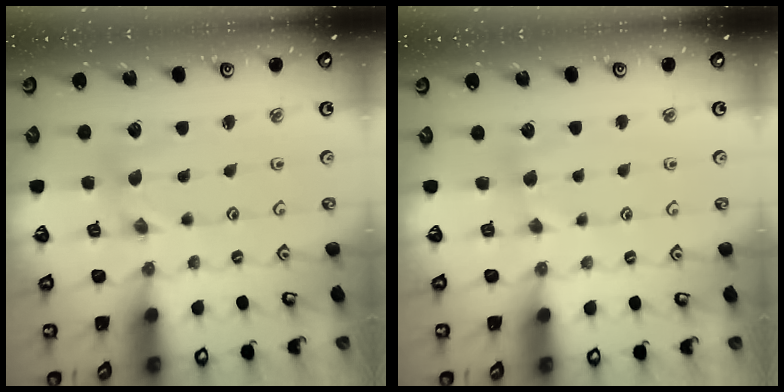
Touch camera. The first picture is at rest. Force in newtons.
{"total": 2.1, "press": 2.0, "slide": 0.4}